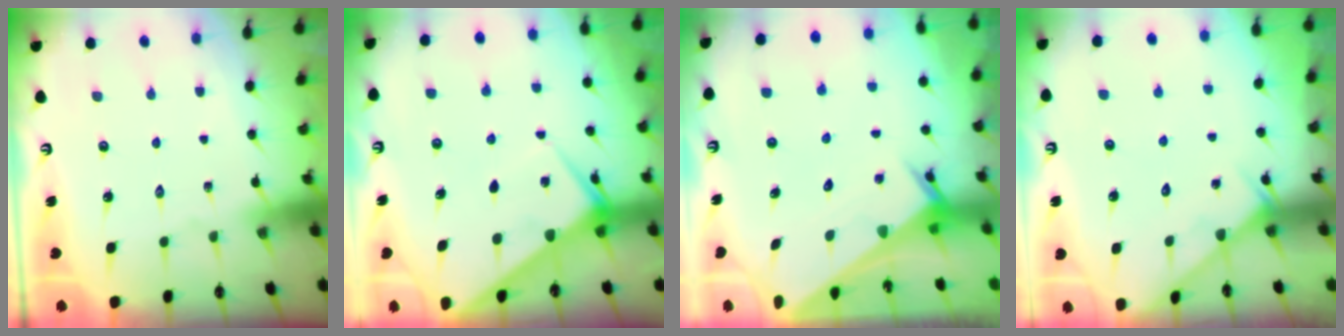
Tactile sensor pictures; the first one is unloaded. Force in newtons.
{"total": 4.7, "press": 4.6, "slide": 0.5}
{"total": 3.2, "press": 3.1, "slide": 0.3}
{"total": 6.4, "press": 6.4, "slide": 0.5}